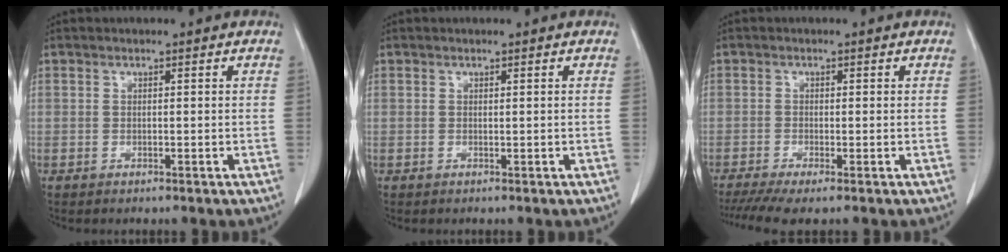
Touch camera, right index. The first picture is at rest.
{"total": 0.0}
{"total": 5.0, "force": [-3.4, 0.7, 3.6], "torque": [-0.063, -0.010, -0.060]}